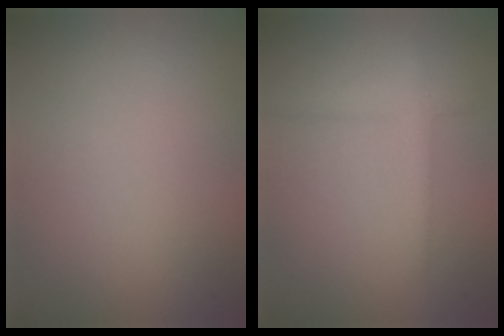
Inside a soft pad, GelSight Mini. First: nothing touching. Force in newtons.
{"total": 2.1, "press": 2.1, "slide": 0.0}